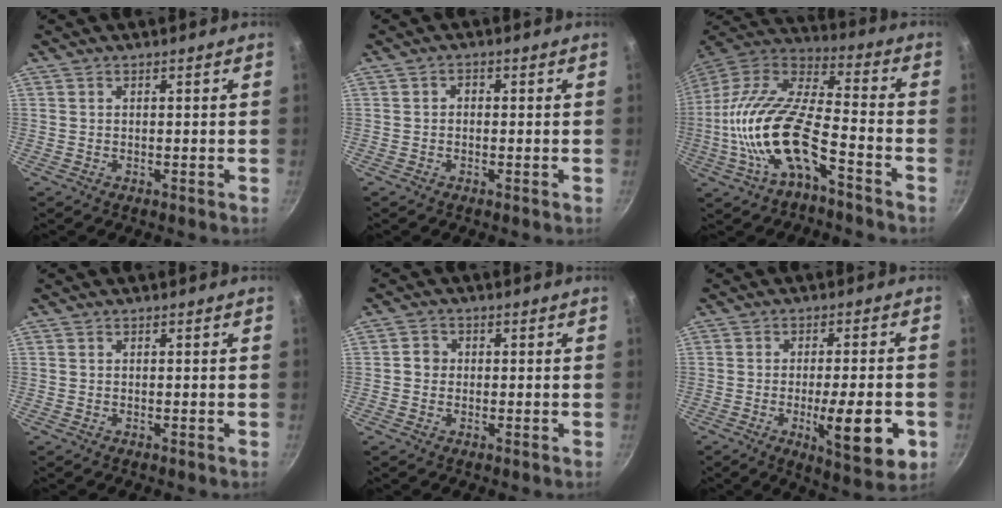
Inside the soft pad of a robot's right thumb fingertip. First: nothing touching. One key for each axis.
{"total": 1.1, "fx": -0.4, "fy": 0.9, "fz": 0.6, "tx": -0.008, "ty": 0.006, "tz": -0.007}
{"total": 19.6, "fx": -7.1, "fy": 7.8, "fz": 16.5, "tx": -0.315, "ty": 0.050, "tz": -0.146}
{"total": 0.0}
{"total": 2.5, "fx": -0.2, "fy": 2.4, "fz": 0.9, "tx": -0.001, "ty": 0.008, "tz": -0.009}
{"total": 13.2, "fx": -3.8, "fy": 3.6, "fz": 12.2, "tx": -0.161, "ty": 0.002, "tz": -0.049}